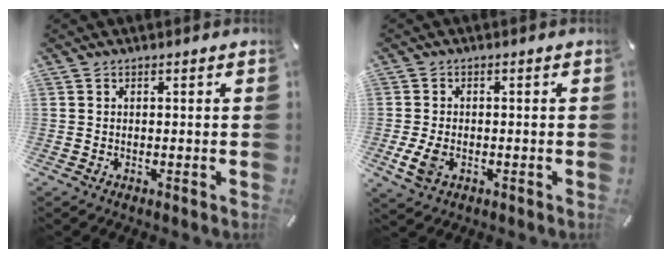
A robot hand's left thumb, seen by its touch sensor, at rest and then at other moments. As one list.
[{"total": 4.7, "force": [-1.4, 3.1, 3.3], "torque": [-0.087, -0.005, -0.030]}]